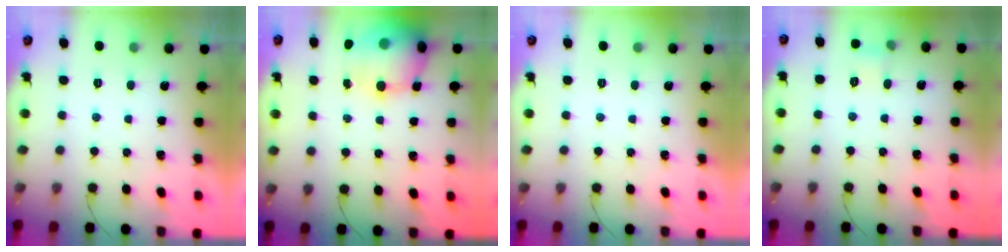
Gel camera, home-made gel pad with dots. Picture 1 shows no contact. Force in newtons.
{"total": 18.8, "press": 17.6, "slide": 6.4}
{"total": 0.0}
{"total": 4.1, "press": 3.9, "slide": 1.4}